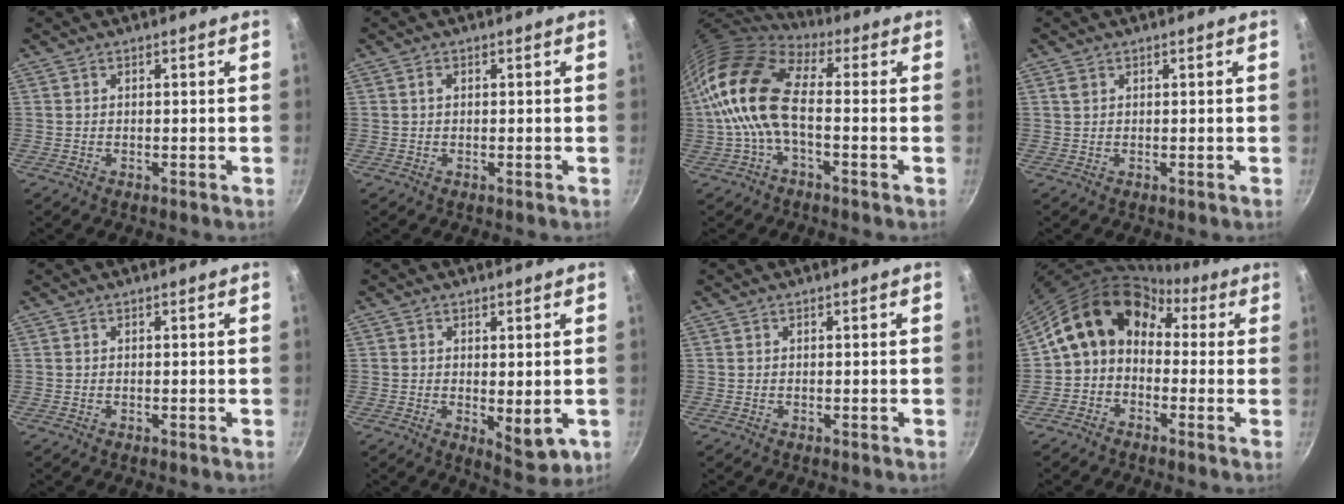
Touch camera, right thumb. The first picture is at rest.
{"total": 0.8, "force": [0.1, 0.5, 0.5], "torque": [-0.009, 0.005, 0.002]}
{"total": 14.3, "force": [-0.8, 7.0, 12.4], "torque": [-0.232, 0.025, -0.034]}
{"total": 1.2, "force": [0.5, 0.9, 0.6], "torque": [-0.011, 0.001, 0.008]}
{"total": 0.0}
{"total": 6.3, "force": [-0.3, 2.9, 5.5], "torque": [-0.074, -0.019, 0.002]}
{"total": 0.0}
{"total": 12.7, "force": [1.1, 9.9, 7.9], "torque": [-0.112, 0.045, -0.008]}